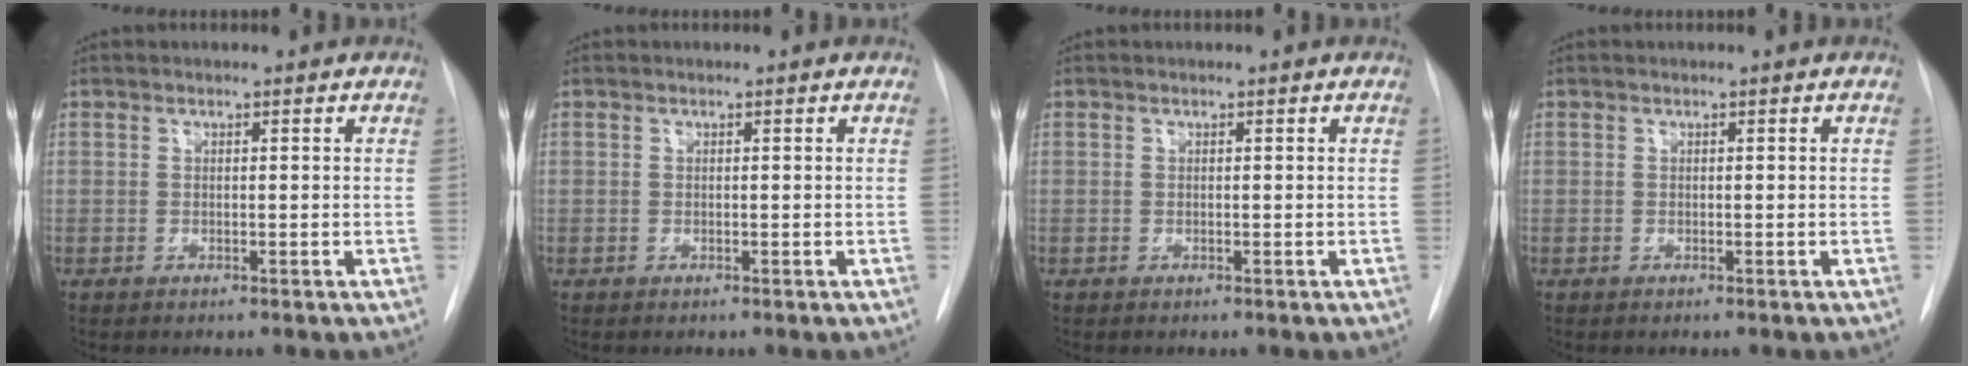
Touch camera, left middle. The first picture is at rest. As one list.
[{"total": 0.0}, {"total": 0.0}, {"total": 0.0}]